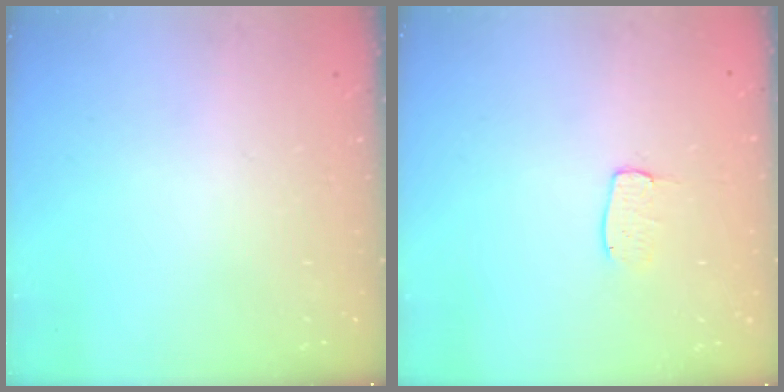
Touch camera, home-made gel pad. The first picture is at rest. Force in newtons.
{"total": 4.5, "press": 4.5, "slide": 0.3}